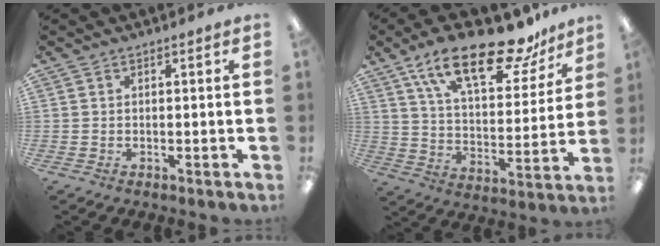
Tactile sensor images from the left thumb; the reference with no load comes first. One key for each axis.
{"total": 22.5, "fx": 15.7, "fy": 8.1, "fz": 13.9, "tx": -0.223, "ty": -0.093, "tz": 0.265}